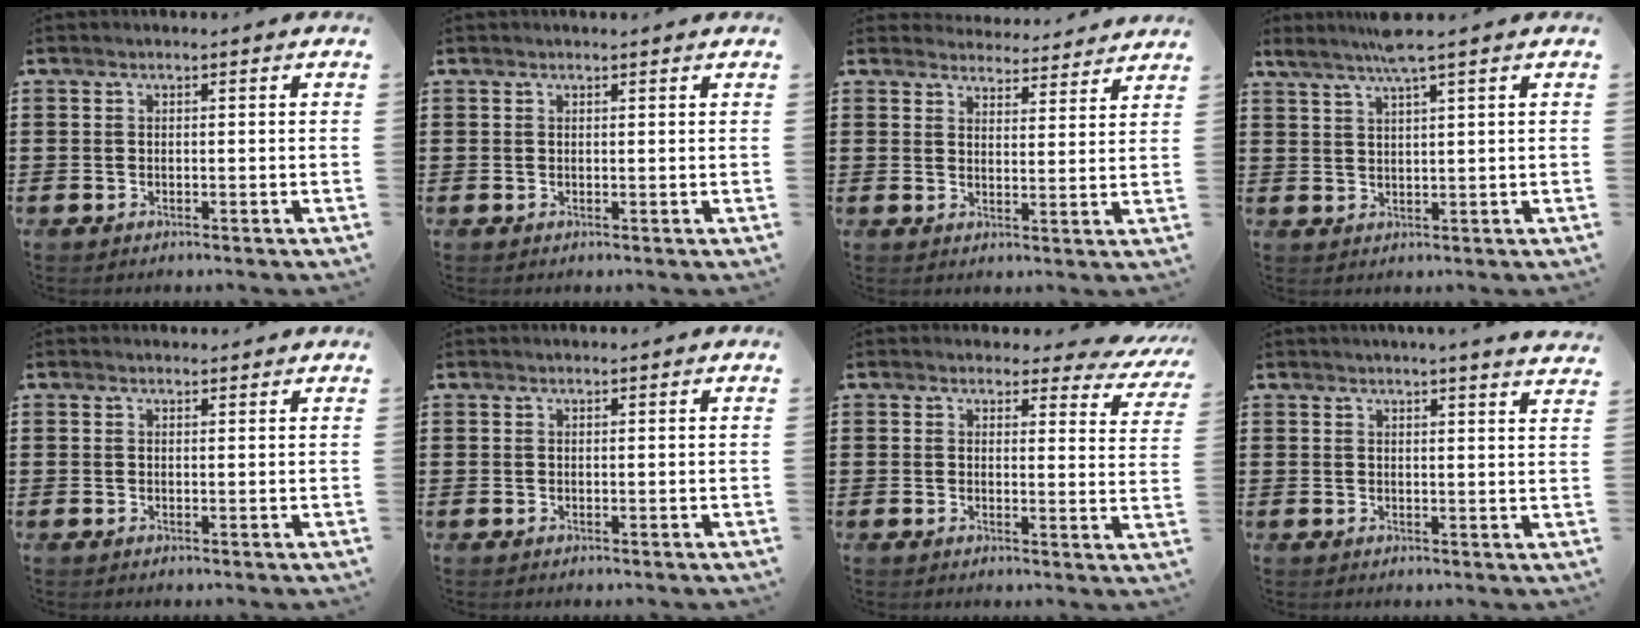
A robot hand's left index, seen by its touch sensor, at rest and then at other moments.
{"total": 0.6, "force": [0.5, 0.0, 0.3], "torque": [-0.006, -0.001, 0.010]}
{"total": 4.2, "force": [4.2, 0.2, 0.1], "torque": [-0.008, -0.025, 0.074]}
{"total": 4.5, "force": [3.3, -0.7, 2.9], "torque": [-0.063, -0.004, 0.059]}
{"total": 1.2, "force": [1.2, 0.1, 0.2], "torque": [-0.005, 0.001, 0.023]}
{"total": 0.7, "force": [0.7, -0.1, 0.2], "torque": [-0.006, -0.001, 0.014]}
{"total": 3.5, "force": [3.2, 0.9, 1.1], "torque": [-0.018, -0.014, 0.055]}
{"total": 2.9, "force": [2.8, -0.7, 0.5], "torque": [-0.016, -0.012, 0.051]}